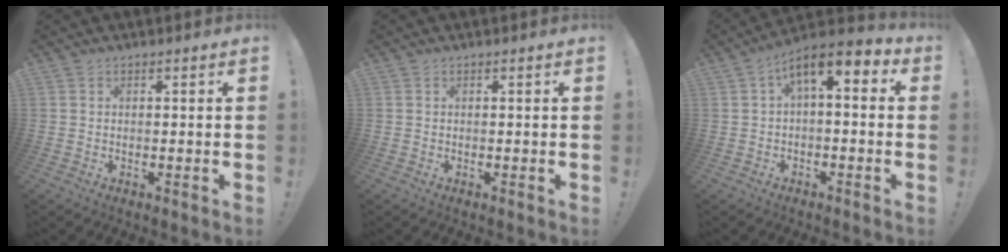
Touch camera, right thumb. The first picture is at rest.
{"total": 0.0}
{"total": 7.1, "force": [2.5, 2.3, 6.3], "torque": [-0.105, -0.017, 0.044]}